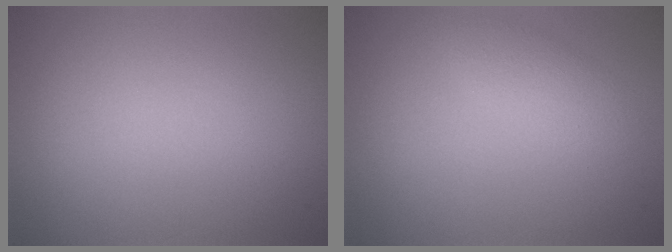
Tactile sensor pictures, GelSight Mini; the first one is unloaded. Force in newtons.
{"total": 1.6, "press": 1.6, "slide": 0.1}